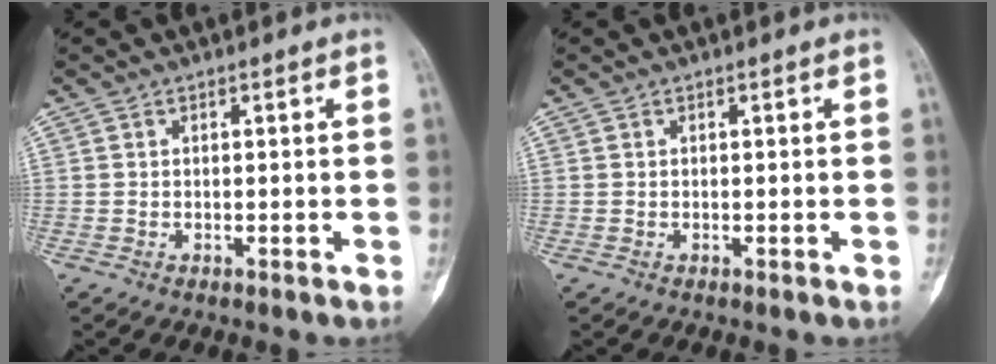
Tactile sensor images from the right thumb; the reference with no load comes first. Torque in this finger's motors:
{"motor_torque": [0.10, 0.09, 0.15, -0.12, 0.00]}